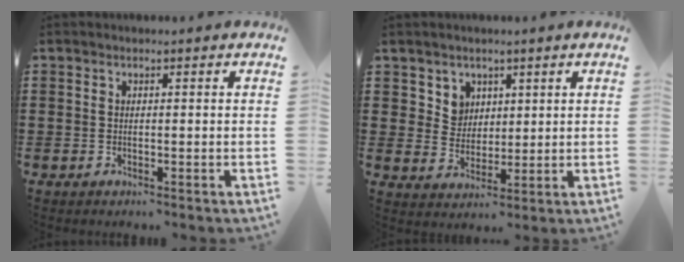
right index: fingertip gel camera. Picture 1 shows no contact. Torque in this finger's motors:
{"motor_torque": [0.02, 0.02, 0.06, 0.02]}